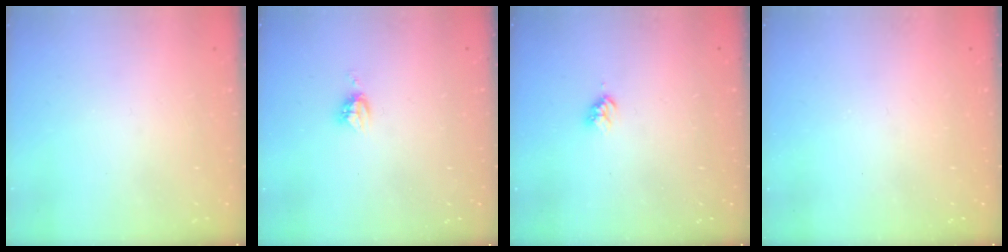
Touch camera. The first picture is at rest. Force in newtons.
{"total": 4.4, "press": 4.4, "slide": 0.2}
{"total": 2.9, "press": 2.9, "slide": 0.4}
{"total": 0.0}